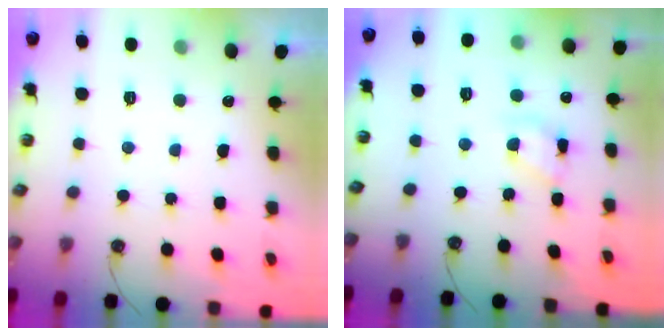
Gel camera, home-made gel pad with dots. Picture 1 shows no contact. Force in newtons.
{"total": 6.4, "press": 6.4, "slide": 0.5}